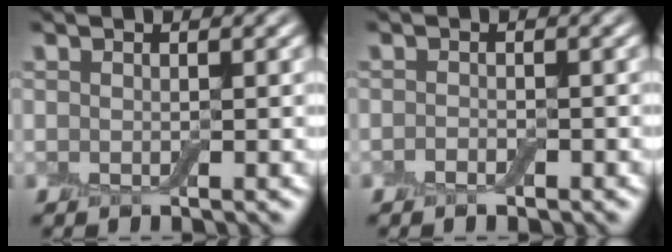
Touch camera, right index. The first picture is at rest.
{"total": 1.0, "force": [-0.6, 0.4, 0.6], "torque": [-0.011, -0.001, -0.012]}